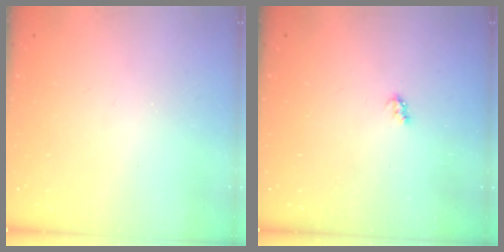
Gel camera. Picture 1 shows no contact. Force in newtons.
{"total": 2.6, "press": 2.6, "slide": 0.4}